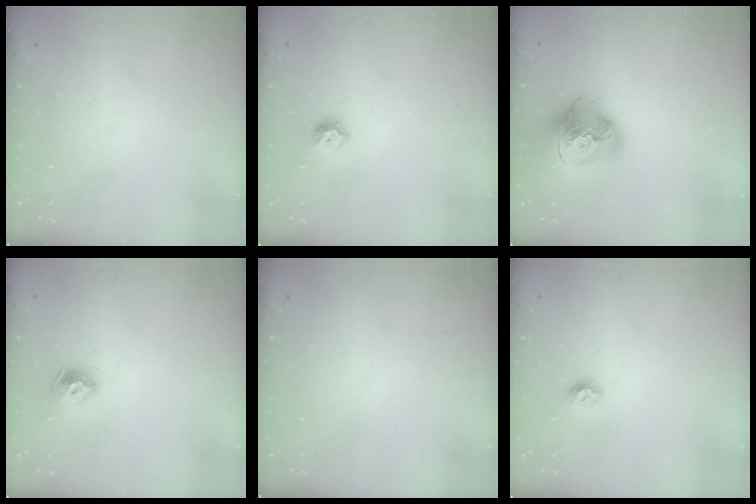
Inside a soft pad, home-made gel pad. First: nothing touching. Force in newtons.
{"total": 5.6, "press": 5.5, "slide": 0.9}
{"total": 19.2, "press": 19.1, "slide": 2.2}
{"total": 8.7, "press": 8.7, "slide": 0.4}
{"total": 0.0}
{"total": 6.0, "press": 5.9, "slide": 0.7}